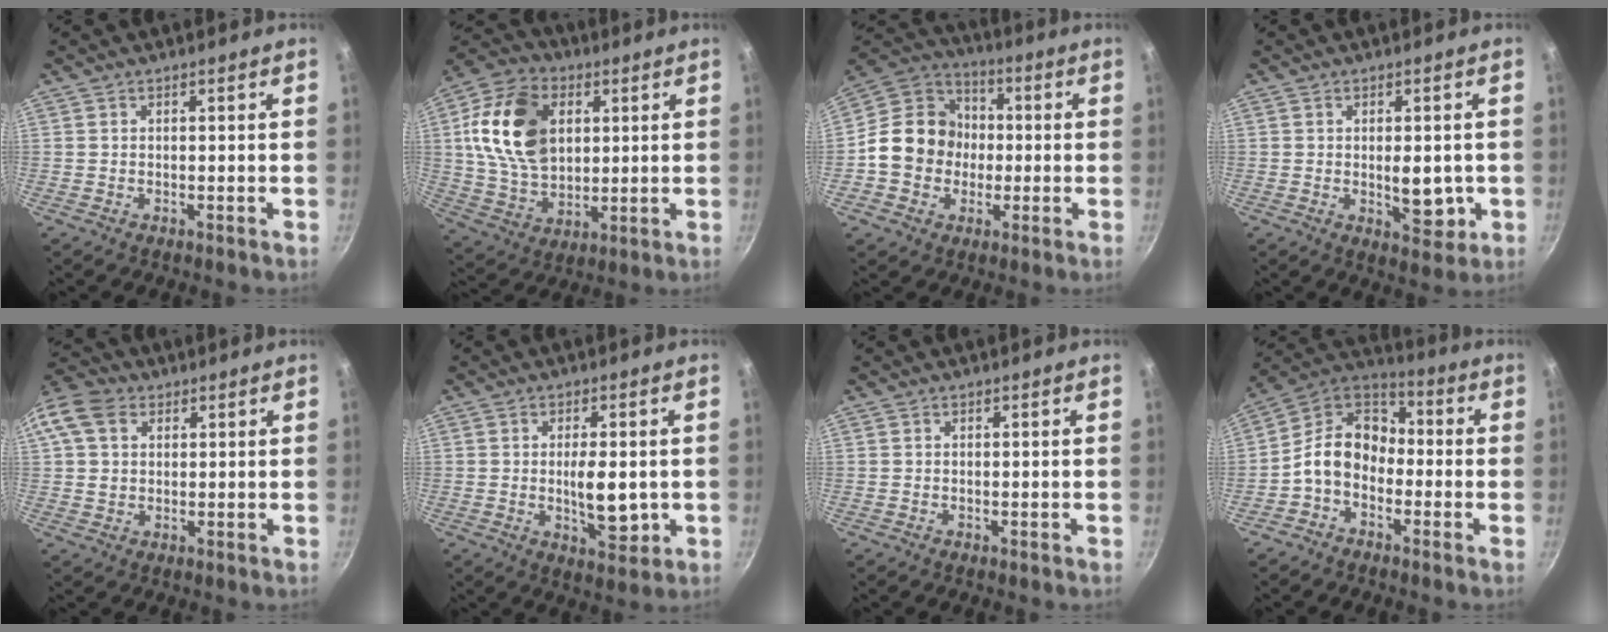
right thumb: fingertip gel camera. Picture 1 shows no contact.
{"total": 19.2, "force": [4.3, 13.3, 13.3], "torque": [-0.224, -0.004, 0.076]}
{"total": 14.8, "force": [-1.4, 13.0, 6.9], "torque": [-0.083, 0.035, -0.039]}
{"total": 6.8, "force": [-0.7, 3.5, 5.9], "torque": [-0.064, -0.012, -0.004]}
{"total": 11.6, "force": [3.6, 9.0, 6.4], "torque": [-0.131, 0.015, 0.054]}
{"total": 7.8, "force": [-0.5, 3.3, 7.1], "torque": [-0.100, -0.009, -0.001]}
{"total": 0.0}
{"total": 11.8, "force": [-2.9, 8.8, 7.3], "torque": [-0.097, 0.052, -0.082]}